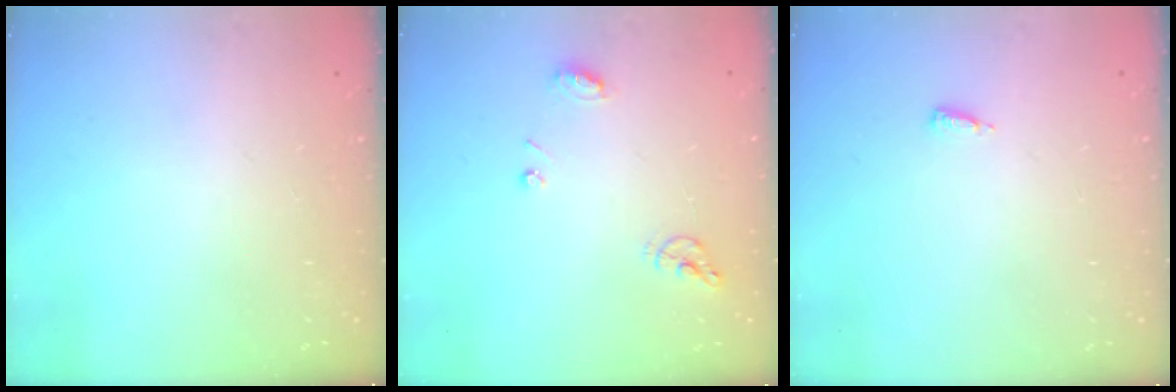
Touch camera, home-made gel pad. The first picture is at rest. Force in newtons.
{"total": 7.5, "press": 7.4, "slide": 0.9}
{"total": 4.3, "press": 4.2, "slide": 1.0}